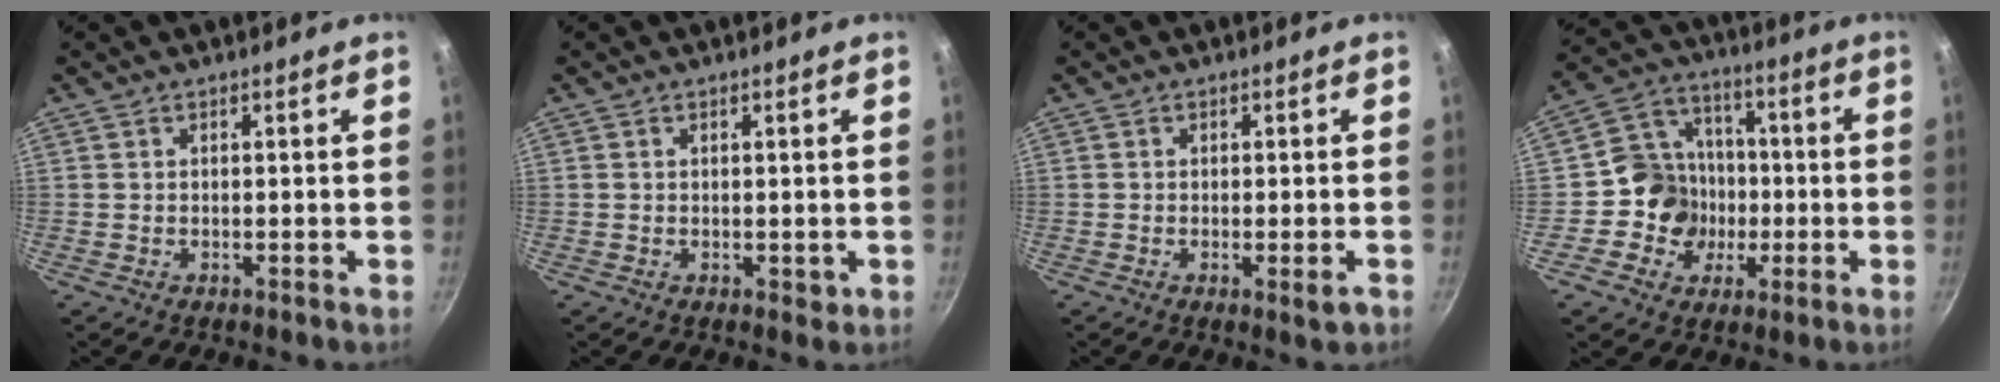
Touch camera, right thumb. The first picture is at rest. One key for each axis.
{"total": 1.2, "fx": 0.1, "fy": 1.0, "fz": 0.7, "tx": -0.006, "ty": 0.001, "tz": 0.003}
{"total": 2.4, "fx": -0.9, "fy": 0.4, "fz": 2.2, "tx": -0.038, "ty": -0.004, "tz": -0.016}
{"total": 11.7, "fx": -1.8, "fy": 10.9, "fz": 3.8, "tx": -0.024, "ty": 0.030, "tz": -0.047}